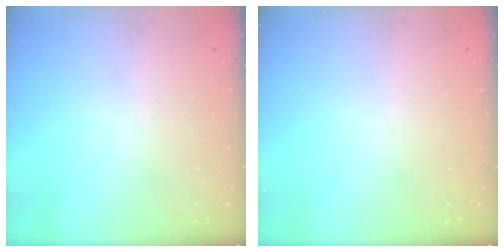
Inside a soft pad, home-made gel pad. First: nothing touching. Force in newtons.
{"total": 0.0}